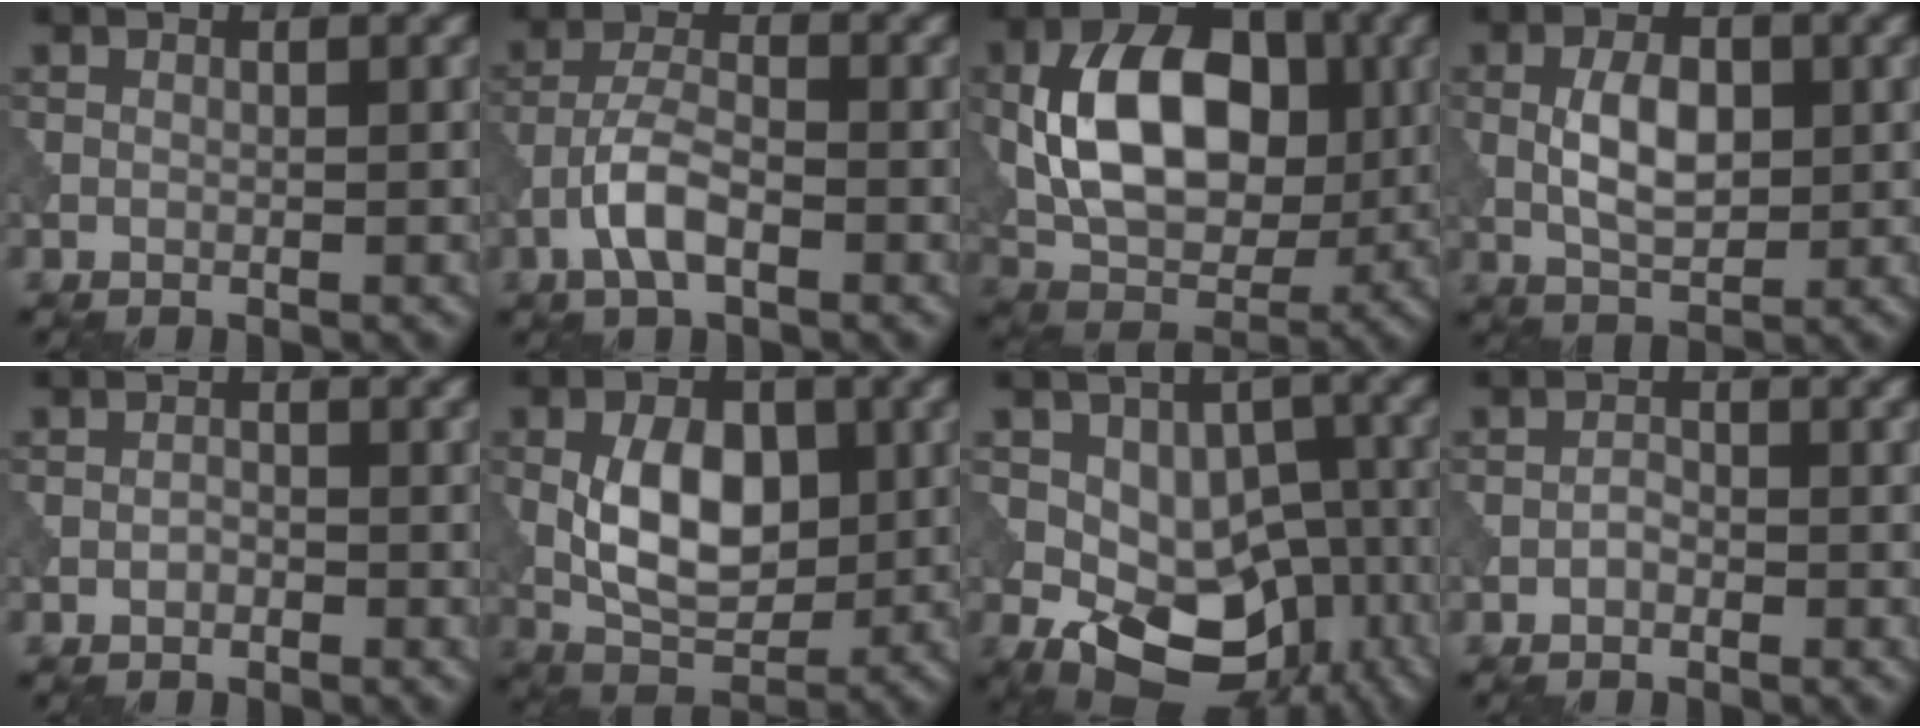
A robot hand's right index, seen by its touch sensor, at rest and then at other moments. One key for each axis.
{"total": 4.0, "fx": -2.0, "fy": 1.5, "fz": 3.1, "tx": -0.062, "ty": 0.007, "tz": -0.045}
{"total": 11.0, "fx": 0.6, "fy": 7.2, "fz": 8.3, "tx": -0.156, "ty": 0.006, "tz": 0.008}
{"total": 4.3, "fx": 0.1, "fy": 2.3, "fz": 3.7, "tx": -0.077, "ty": 0.002, "tz": 0.004}
{"total": 0.7, "fx": -0.5, "fy": 0.4, "fz": 0.4, "tx": -0.010, "ty": 0.001, "tz": -0.010}
{"total": 6.9, "fx": 0.1, "fy": 4.1, "fz": 5.5, "tx": -0.100, "ty": -0.003, "tz": 0.002}
{"total": 10.7, "fx": -3.3, "fy": 7.0, "fz": 7.4, "tx": -0.110, "ty": -0.010, "tz": -0.045}
{"total": 1.0, "fx": -0.6, "fy": 0.5, "fz": 0.6, "tx": -0.014, "ty": 0.001, "tz": -0.013}